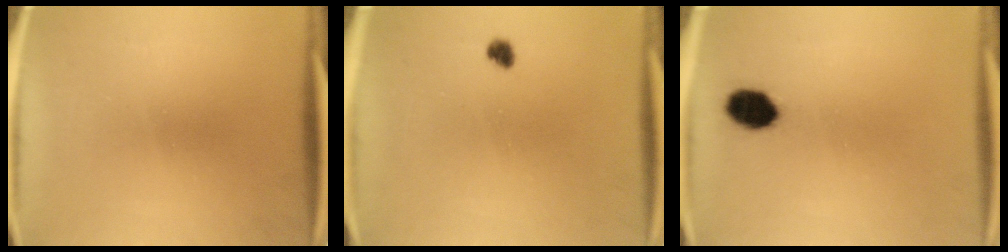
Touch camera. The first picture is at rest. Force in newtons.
{"total": 1.7}
{"total": 6.4}